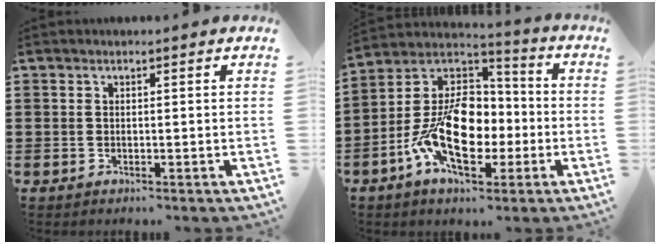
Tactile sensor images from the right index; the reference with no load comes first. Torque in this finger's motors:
{"motor_torque": [2.14, 0.00, 1.05, 0.21]}